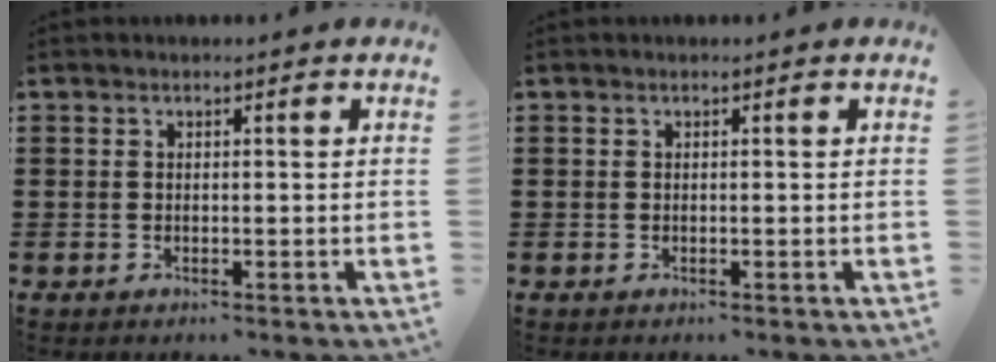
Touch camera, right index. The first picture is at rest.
{"total": 0.0}